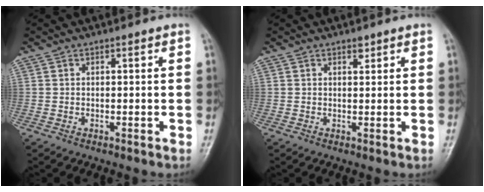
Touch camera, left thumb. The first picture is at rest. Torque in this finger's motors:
{"motor_torque": [0.17, -0.04, 0.47, 0.04, 0.10]}